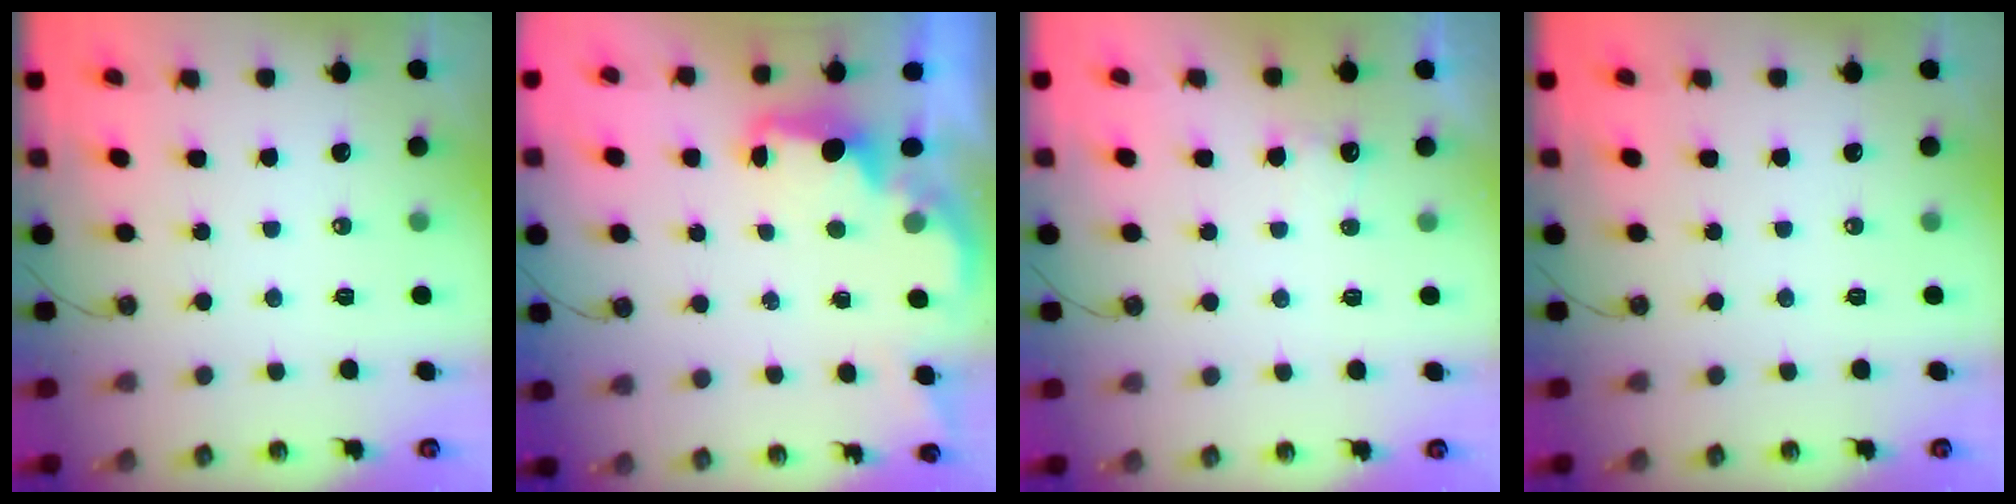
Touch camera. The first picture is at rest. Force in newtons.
{"total": 2.0, "press": 1.9, "slide": 0.8}
{"total": 2.9, "press": 2.7, "slide": 0.9}
{"total": 0.0}